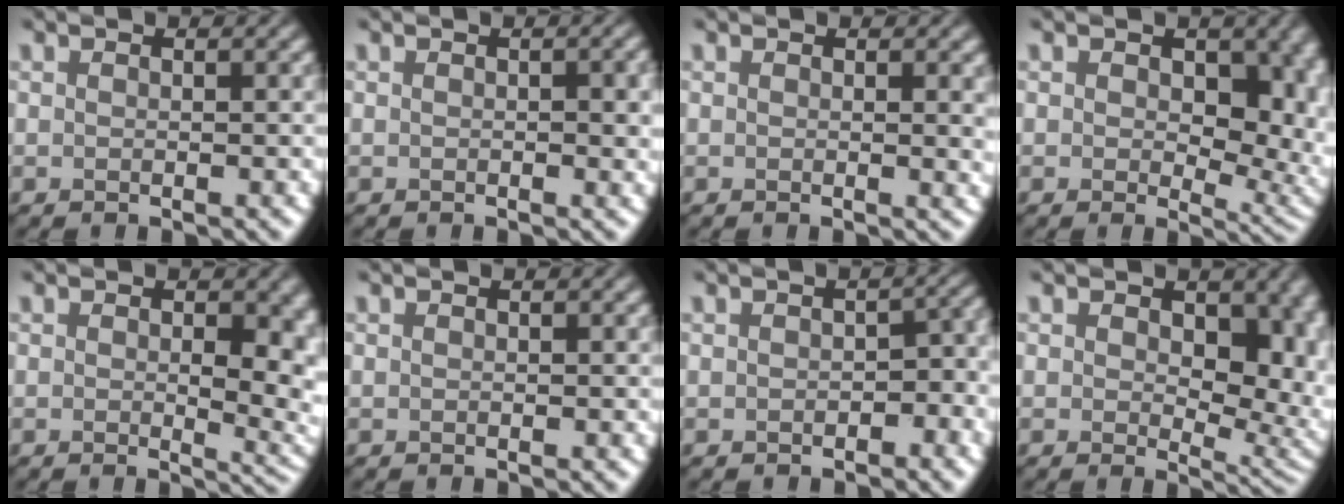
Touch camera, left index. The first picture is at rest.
{"total": 1.8, "force": [0.0, 0.5, 1.7], "torque": [-0.020, -0.003, 0.001]}
{"total": 1.6, "force": [0.3, 0.5, 1.5], "torque": [-0.012, -0.002, 0.001]}
{"total": 10.1, "force": [1.2, 6.4, 7.8], "torque": [-0.080, -0.011, 0.024]}
{"total": 6.2, "force": [-0.1, 2.9, 5.5], "torque": [-0.059, -0.015, 0.005]}
{"total": 0.0}
{"total": 2.4, "force": [-0.7, 1.4, 1.8], "torque": [-0.018, 0.000, -0.011]}
{"total": 9.1, "force": [0.9, 5.7, 7.0], "torque": [-0.074, -0.012, 0.021]}